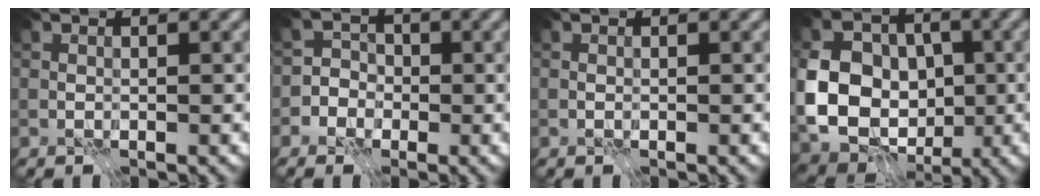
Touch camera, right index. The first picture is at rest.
{"total": 3.8, "force": [-1.9, 3.2, 0.3], "torque": [0.028, 0.012, -0.058]}
{"total": 0.0}
{"total": 10.6, "force": [-1.4, 8.4, 6.3], "torque": [-0.102, -0.006, -0.036]}